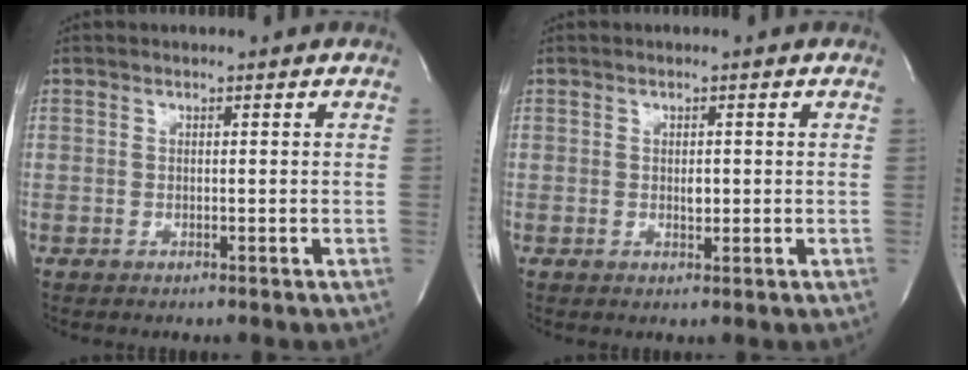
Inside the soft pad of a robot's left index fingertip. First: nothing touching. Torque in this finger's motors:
{"motor_torque": [0.17, -0.07, 0.00, 0.00]}